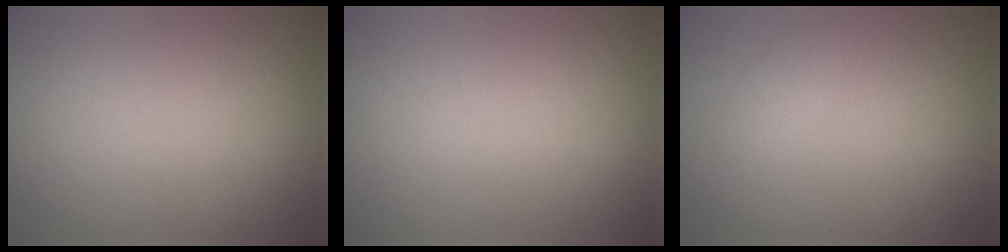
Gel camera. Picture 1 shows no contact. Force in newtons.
{"total": 0.0}
{"total": 0.7, "press": 0.7, "slide": 0.0}